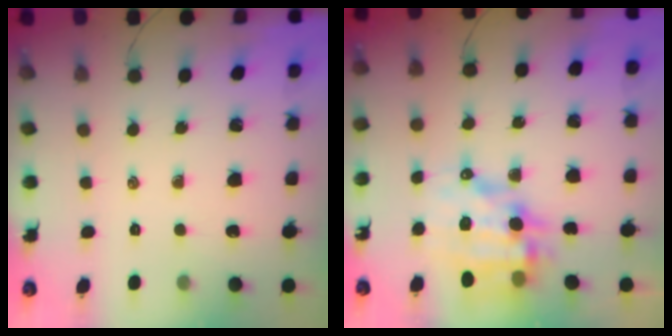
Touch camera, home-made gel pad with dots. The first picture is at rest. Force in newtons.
{"total": 11.7, "press": 11.2, "slide": 3.1}